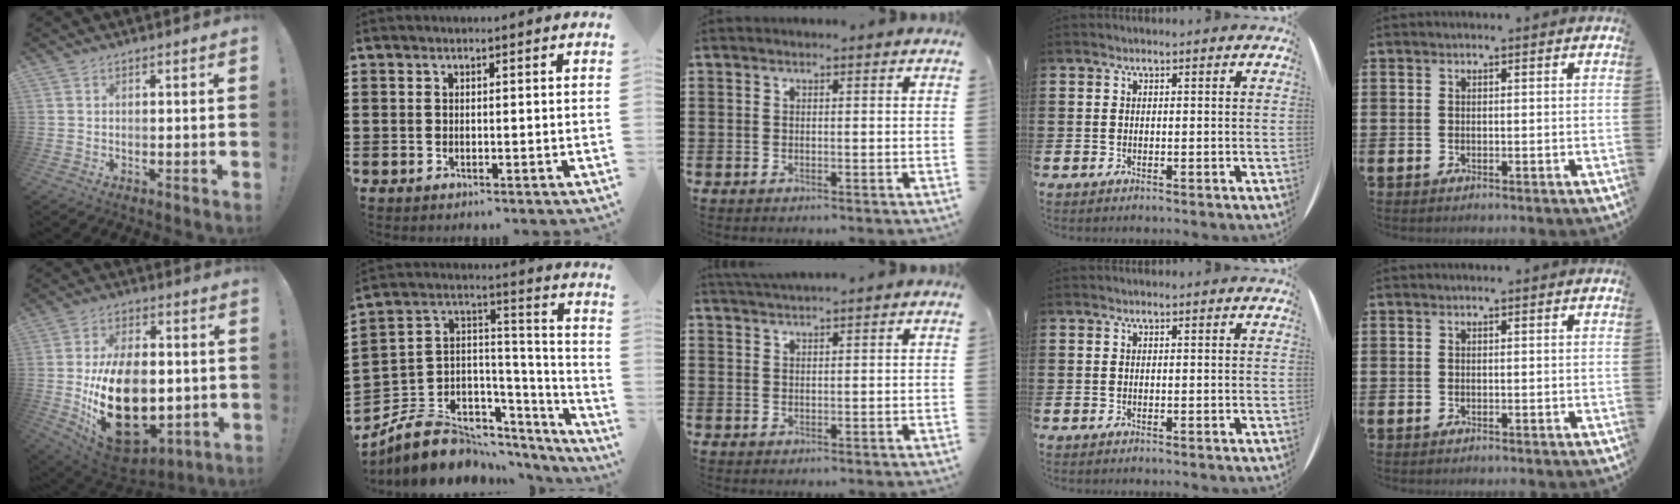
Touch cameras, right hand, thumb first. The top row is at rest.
{"thumb": {"total": 25.9, "force": [-4.0, 16.2, 19.8], "torque": [-0.351, 0.007, -0.047]}, "index": {"total": 8.8, "force": [-6.1, 6.1, 2.0], "torque": [-0.050, 0.010, -0.106]}, "middle": {"total": 1.5, "force": [1.5, -0.1, 0.3], "torque": [-0.008, 0.002, 0.028]}}